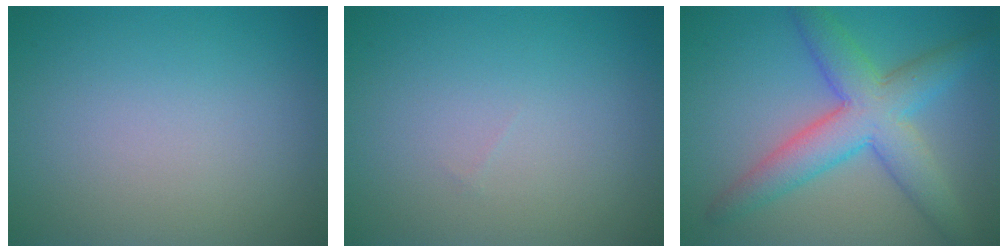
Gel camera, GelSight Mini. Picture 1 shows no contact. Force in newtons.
{"total": 0.0}
{"total": 6.7, "press": 6.7, "slide": 0.2}